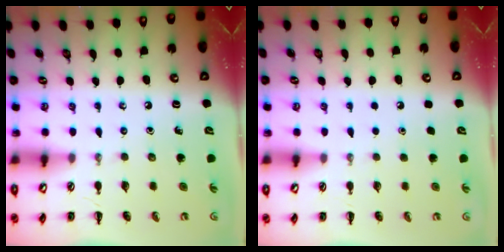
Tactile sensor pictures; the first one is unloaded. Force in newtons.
{"total": 1.7, "press": 1.7, "slide": 0.1}